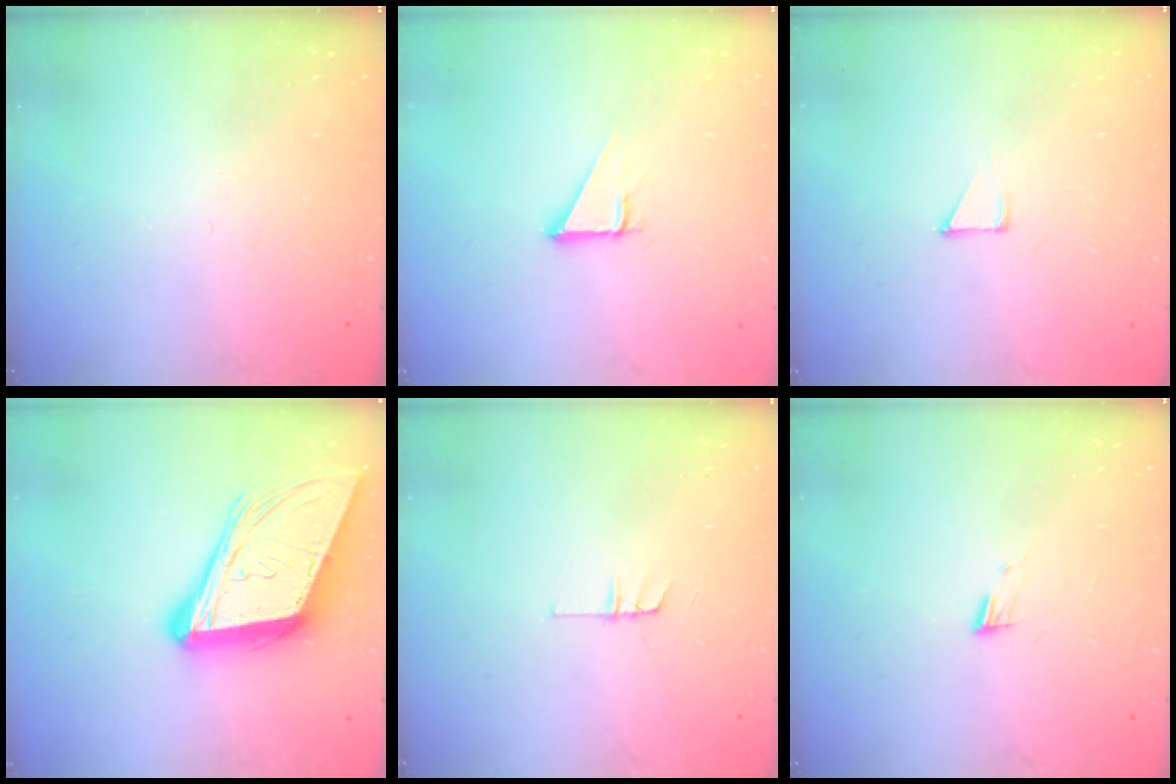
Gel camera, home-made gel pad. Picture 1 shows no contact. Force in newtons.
{"total": 3.0, "press": 3.0, "slide": 0.1}
{"total": 3.4, "press": 3.4, "slide": 0.3}
{"total": 15.8, "press": 15.2, "slide": 4.2}
{"total": 3.7, "press": 3.7, "slide": 0.4}
{"total": 4.9, "press": 4.9, "slide": 0.5}